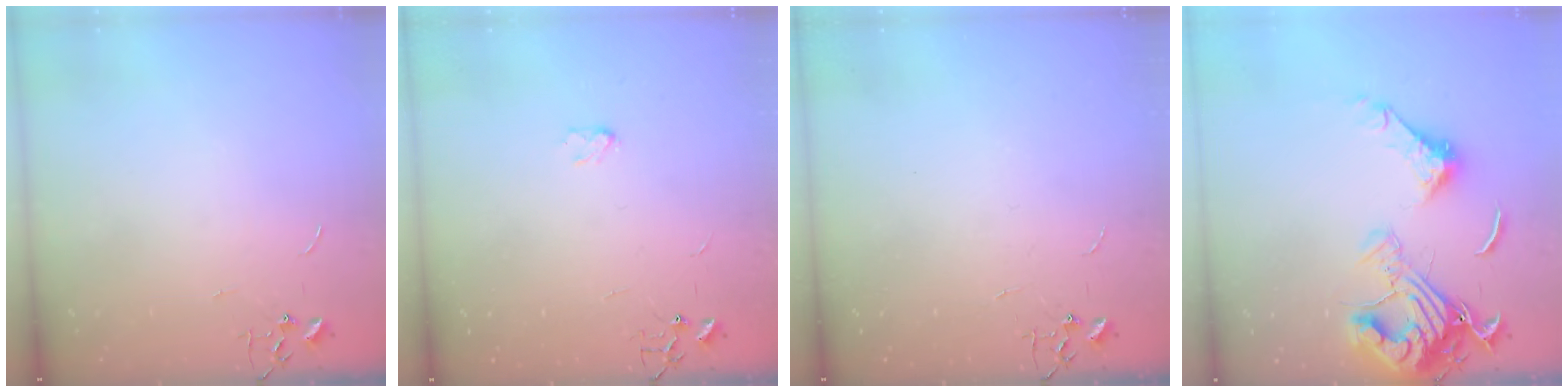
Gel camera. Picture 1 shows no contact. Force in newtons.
{"total": 2.9, "press": 2.9, "slide": 0.5}
{"total": 0.0}
{"total": 17.6, "press": 17.5, "slide": 2.0}